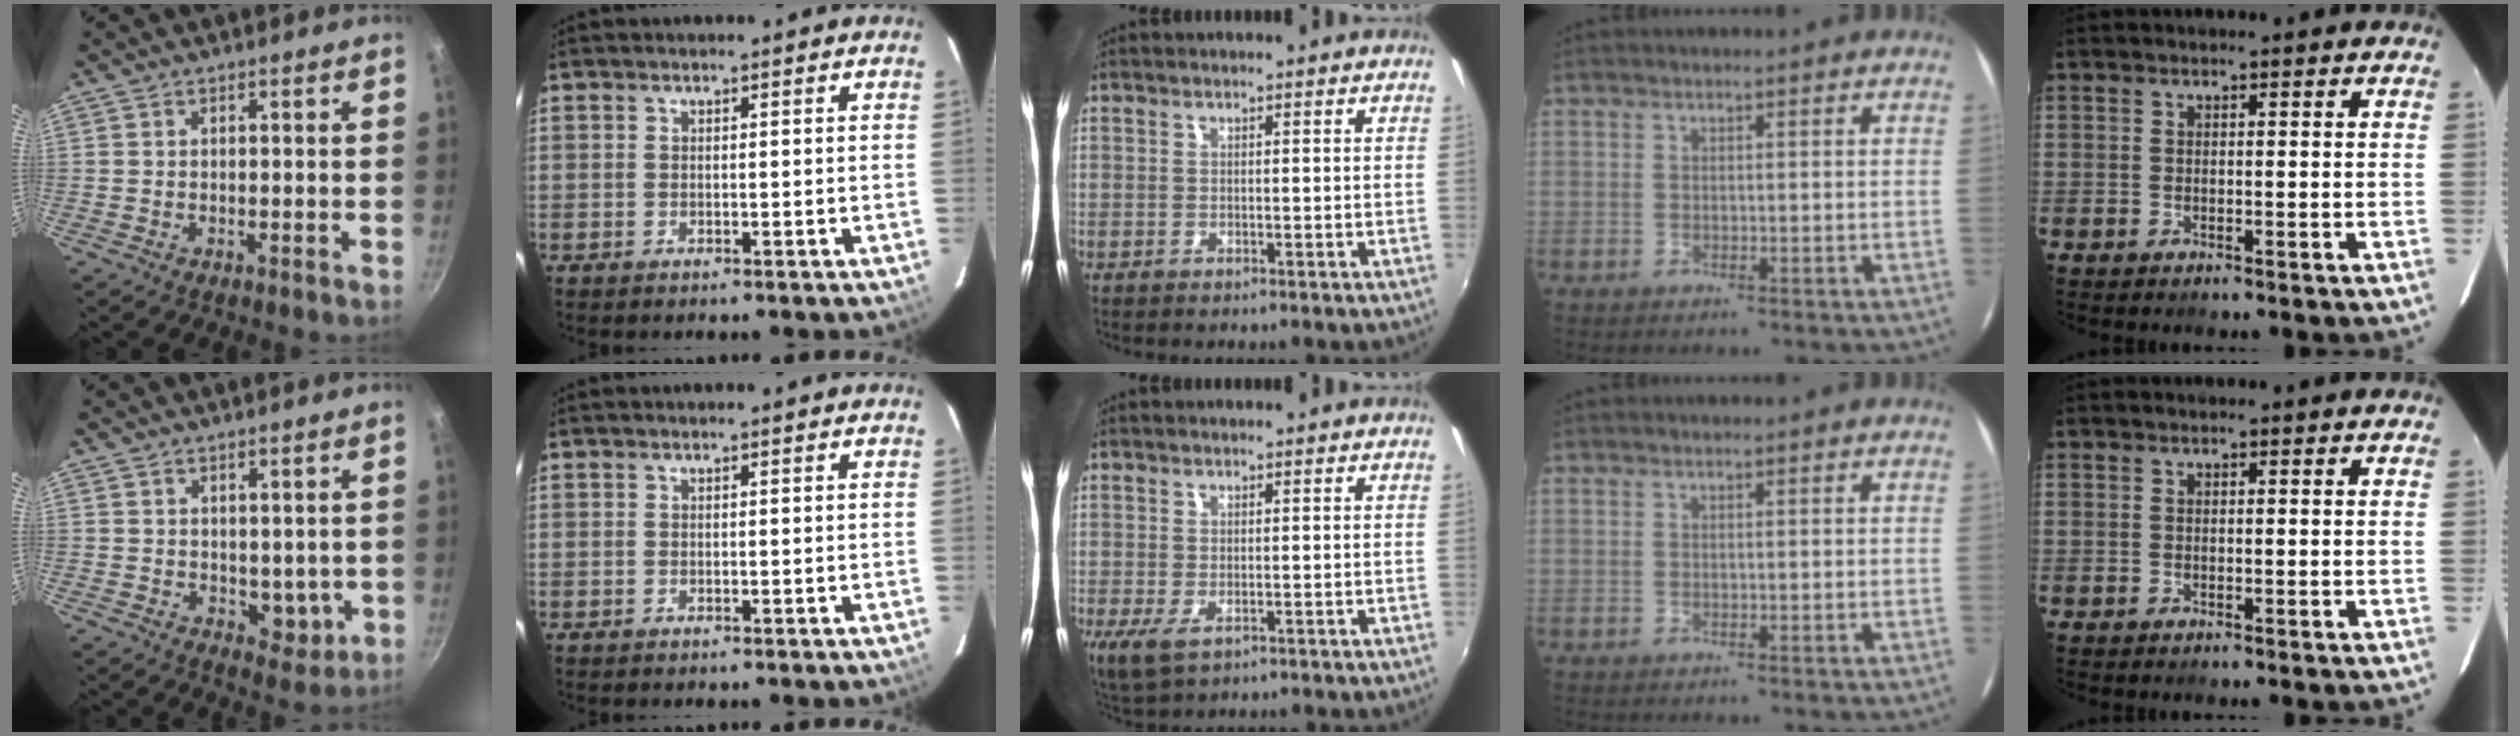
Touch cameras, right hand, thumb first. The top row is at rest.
{"thumb": {"total": 4.8, "force": [0.7, 3.3, 3.4], "torque": [-0.028, -0.013, 0.019]}, "middle": {"total": 4.1, "force": [-1.4, 2.1, 3.3], "torque": [-0.063, -0.018, -0.019]}}